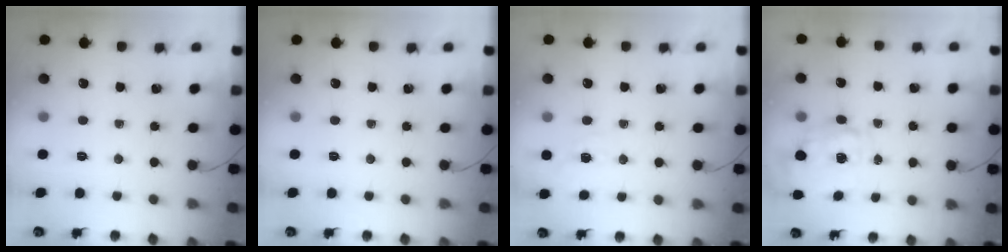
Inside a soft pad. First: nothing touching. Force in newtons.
{"total": 0.0}
{"total": 1.9, "press": 0.8, "slide": 1.8}
{"total": 4.0, "press": 3.9, "slide": 0.9}